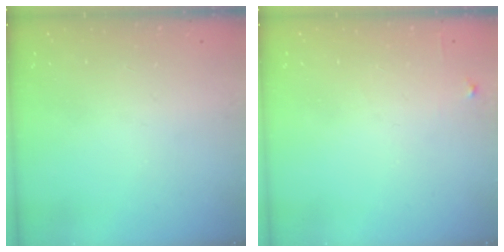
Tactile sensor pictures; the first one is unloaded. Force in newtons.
{"total": 4.8, "press": 4.8, "slide": 0.7}